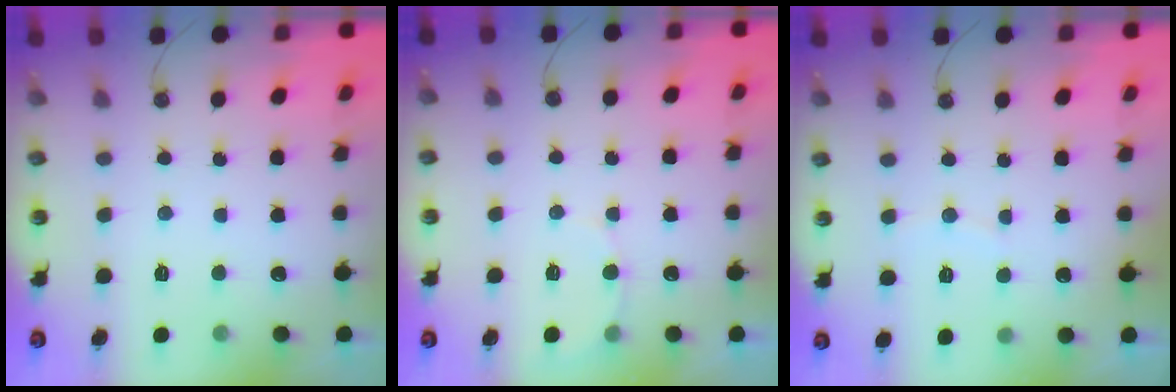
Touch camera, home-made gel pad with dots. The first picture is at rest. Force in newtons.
{"total": 4.3, "press": 4.3, "slide": 0.4}
{"total": 2.4, "press": 2.4, "slide": 0.3}